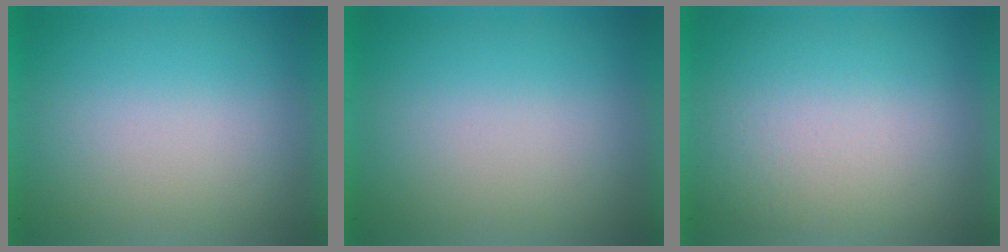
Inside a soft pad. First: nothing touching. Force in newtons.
{"total": 0.0}
{"total": 1.4}